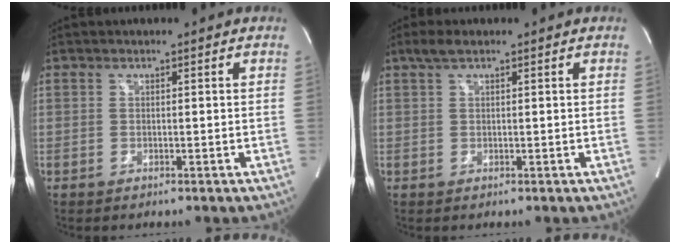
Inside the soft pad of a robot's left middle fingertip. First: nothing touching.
{"total": 2.1, "force": [1.4, 0.5, 1.5], "torque": [-0.037, 0.014, 0.029]}